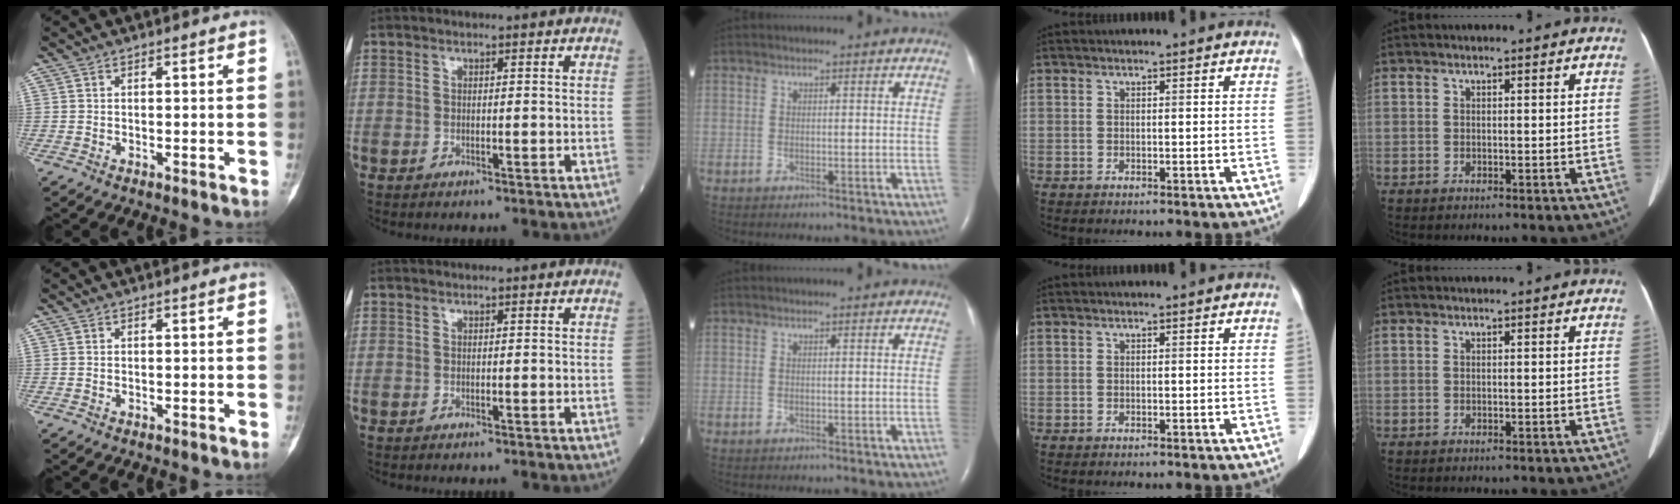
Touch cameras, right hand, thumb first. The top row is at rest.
{}